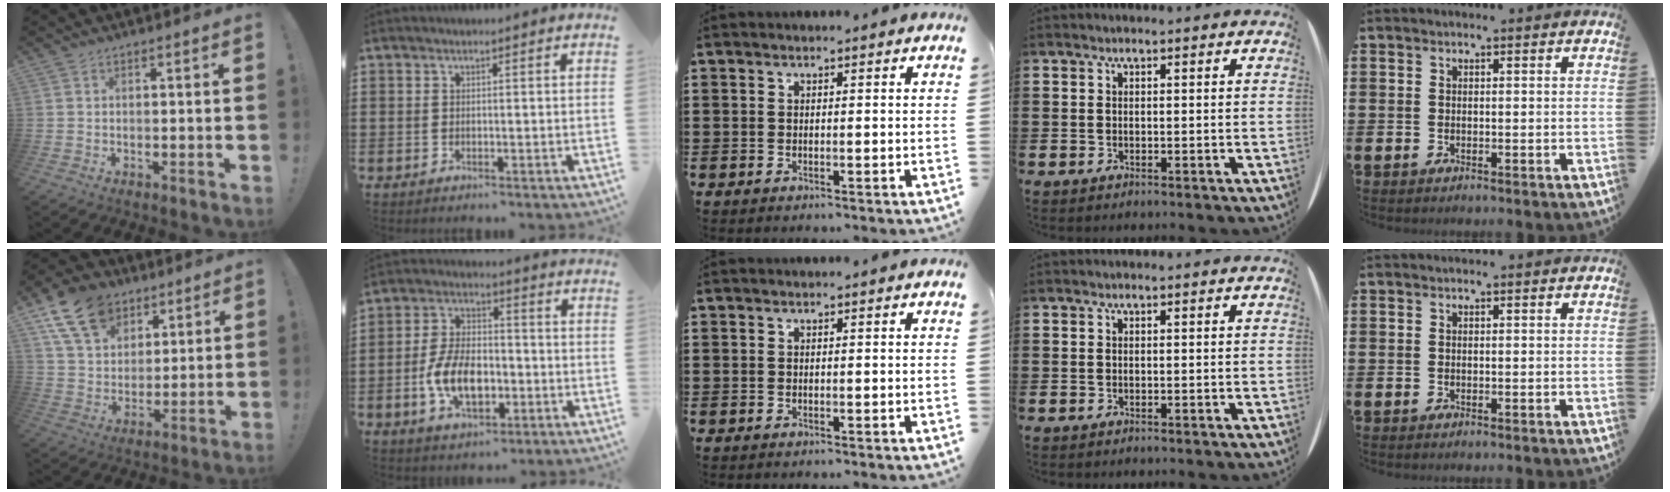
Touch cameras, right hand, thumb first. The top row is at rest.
{"thumb": {"total": 16.0, "force": [8.8, 11.2, 7.4], "torque": [-0.122, -0.041, 0.170]}, "index": {"total": 8.8, "force": [-2.4, 4.9, 6.9], "torque": [-0.147, -0.002, -0.049]}}